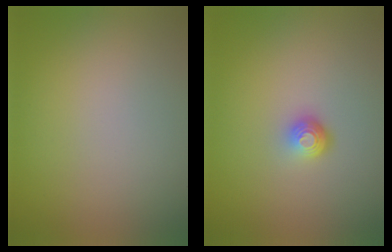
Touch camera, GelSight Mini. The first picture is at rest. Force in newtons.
{"total": 1.8, "press": 1.2, "slide": 1.4}